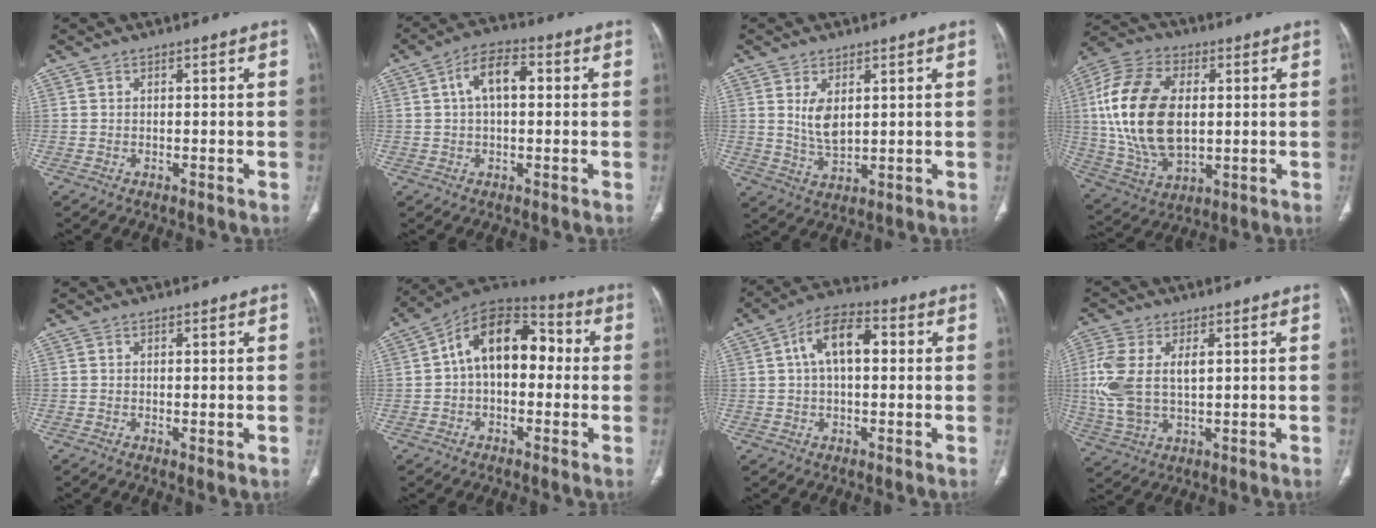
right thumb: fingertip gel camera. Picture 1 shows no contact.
{"total": 7.7, "force": [1.3, 4.2, 6.3], "torque": [-0.106, 0.022, 0.015]}
{"total": 5.6, "force": [1.6, 2.9, 4.5], "torque": [-0.077, -0.015, 0.042]}
{"total": 21.2, "force": [1.9, 12.7, 16.9], "torque": [-0.335, -0.005, 0.040]}
{"total": 1.1, "force": [-0.2, 0.3, 1.0], "torque": [-0.018, -0.007, -0.002]}
{"total": 14.6, "force": [0.9, 9.3, 11.3], "torque": [-0.139, 0.045, 0.000]}
{"total": 10.0, "force": [1.8, 5.4, 8.2], "torque": [-0.135, 0.026, 0.021]}
{"total": 11.0, "force": [1.9, 6.1, 9.0], "torque": [-0.218, 0.002, 0.043]}